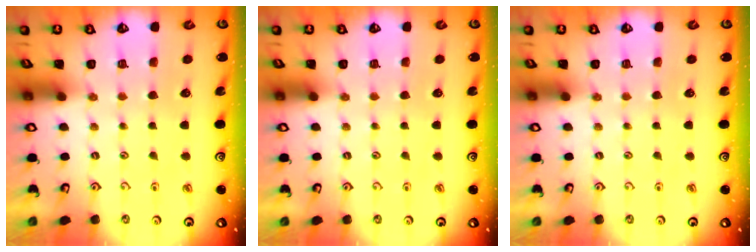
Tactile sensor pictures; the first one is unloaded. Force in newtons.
{"total": 0.0}
{"total": 0.0}